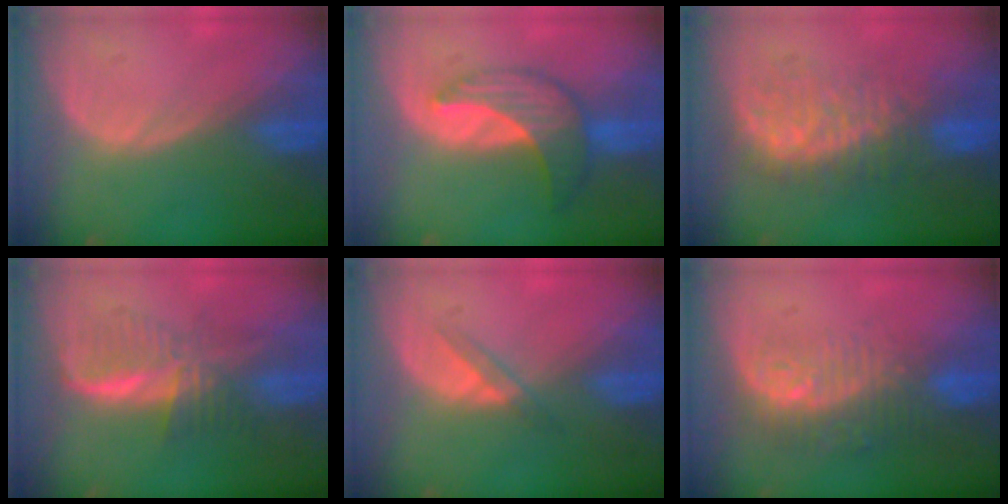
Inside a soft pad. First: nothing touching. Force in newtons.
{"total": 7.1, "press": 6.8, "slide": 2.0}
{"total": 8.5, "press": 8.4, "slide": 0.9}
{"total": 6.0, "press": 5.9, "slide": 0.7}
{"total": 2.3, "press": 2.0, "slide": 1.0}
{"total": 9.9, "press": 8.1, "slide": 5.7}